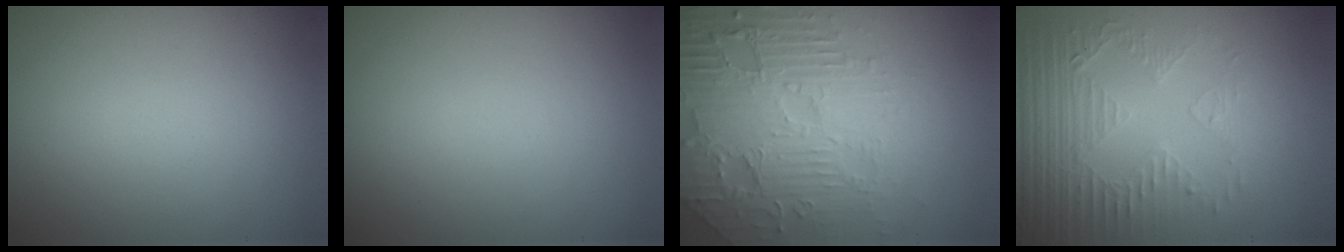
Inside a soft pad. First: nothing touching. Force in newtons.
{"total": 0.0}
{"total": 7.1, "press": 5.5, "slide": 4.6}
{"total": 5.2, "press": 3.5, "slide": 3.9}